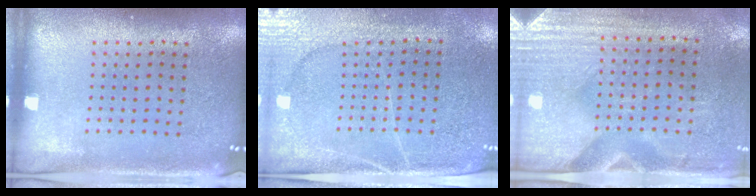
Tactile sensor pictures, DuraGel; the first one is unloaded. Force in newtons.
{"total": 3.0, "press": 2.7, "slide": 1.5}
{"total": 3.0, "press": 2.6, "slide": 1.5}